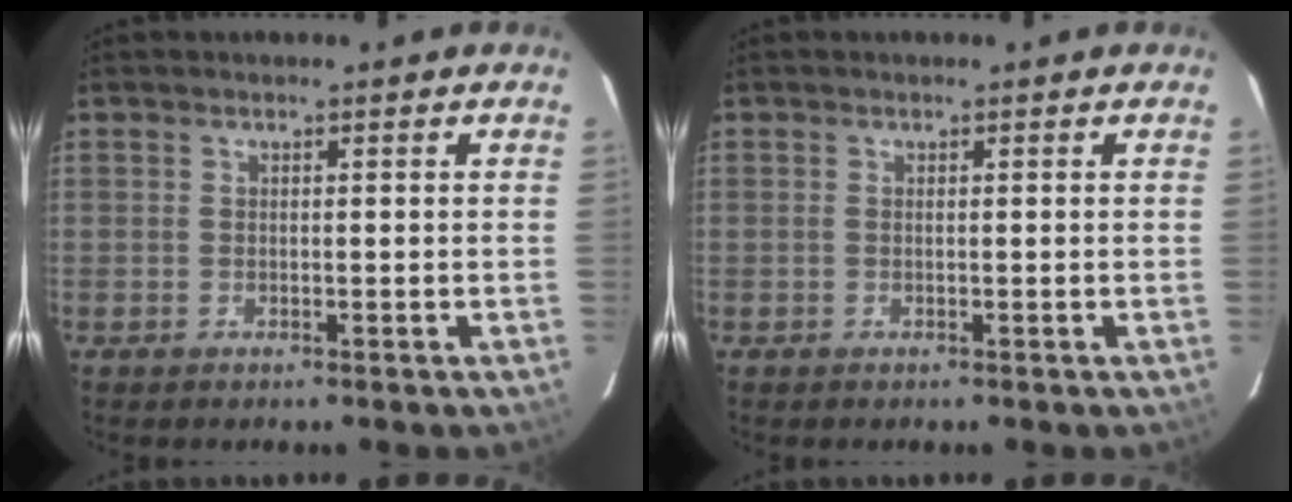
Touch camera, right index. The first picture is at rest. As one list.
[{"total": 0.0}]